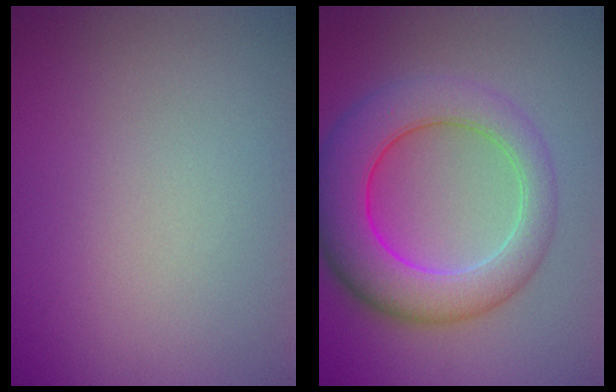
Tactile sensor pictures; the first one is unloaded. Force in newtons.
{"total": 8.8, "press": 8.8, "slide": 0.3}